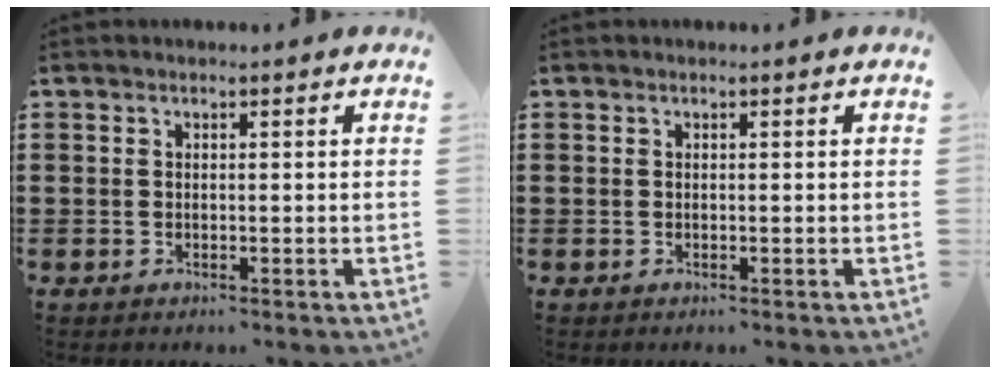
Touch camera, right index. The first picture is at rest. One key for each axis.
{"total": 0.0}